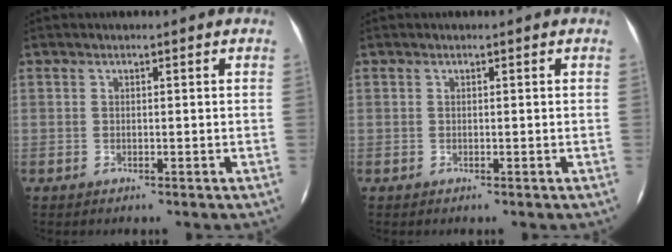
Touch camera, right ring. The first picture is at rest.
{"total": 0.0}